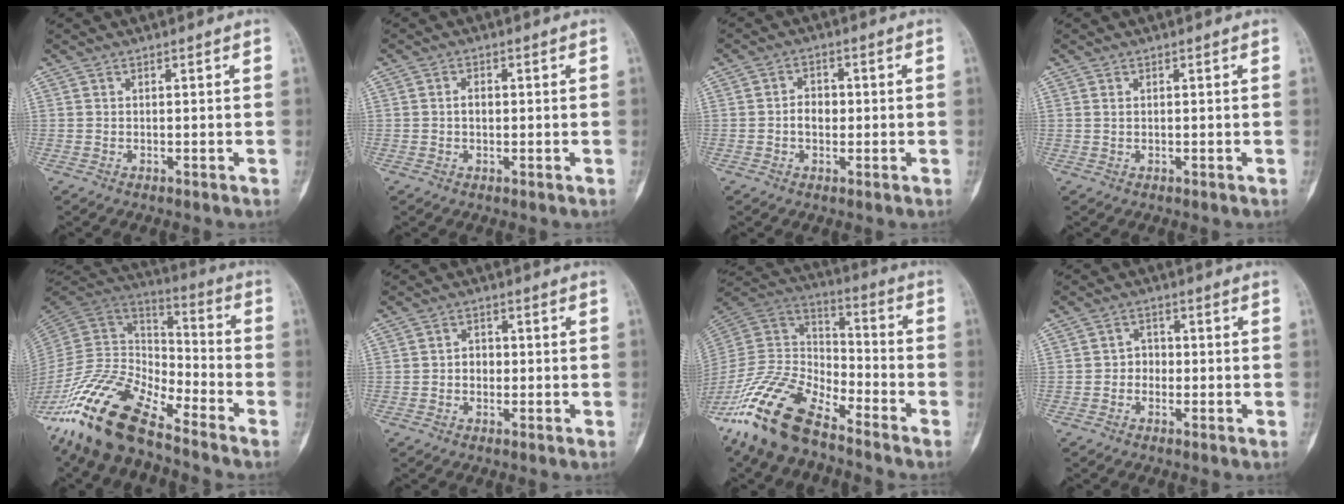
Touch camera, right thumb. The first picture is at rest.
{"total": 2.0, "force": [-0.1, 1.4, 1.4], "torque": [-0.017, 0.005, -0.003]}
{"total": 3.7, "force": [-0.4, 2.8, 2.3], "torque": [-0.021, 0.011, -0.013]}
{"total": 0.6, "force": [0.2, 0.3, 0.4], "torque": [-0.012, 0.005, 0.006]}
{"total": 18.3, "force": [-13.7, 6.0, 10.5], "torque": [-0.192, 0.074, -0.269]}
{"total": 2.7, "force": [-0.3, 2.3, 1.4], "torque": [-0.002, 0.008, -0.013]}
{"total": 17.7, "force": [-12.9, 6.8, 10.0], "torque": [-0.189, 0.066, -0.252]}
{"total": 2.6, "force": [-0.7, 2.3, 1.0], "torque": [0.010, 0.011, -0.022]}